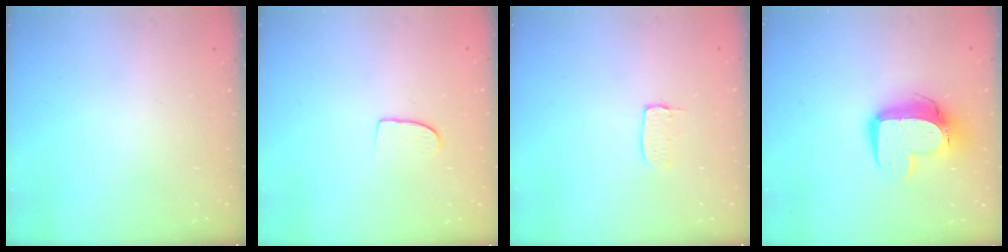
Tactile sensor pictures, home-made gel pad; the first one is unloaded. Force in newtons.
{"total": 7.3, "press": 7.2, "slide": 0.5}
{"total": 3.4, "press": 3.4, "slide": 0.1}
{"total": 13.5, "press": 13.4, "slide": 1.3}